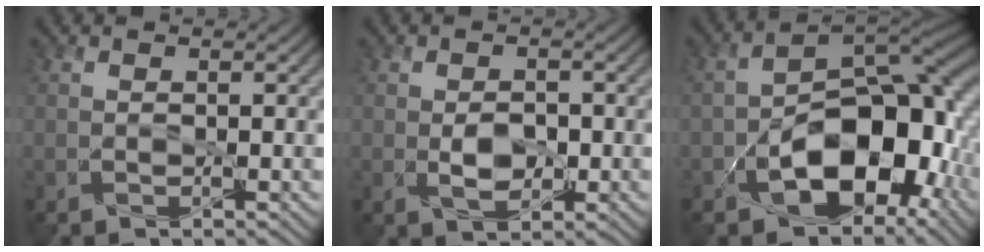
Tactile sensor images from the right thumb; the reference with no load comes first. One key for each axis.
{"total": 3.0, "fx": -0.7, "fy": 1.4, "fz": 2.5, "tx": -0.044, "ty": -0.008, "tz": -0.010}
{"total": 13.1, "fx": -5.1, "fy": 7.3, "fz": 9.6, "tx": -0.123, "ty": -0.018, "tz": -0.086}